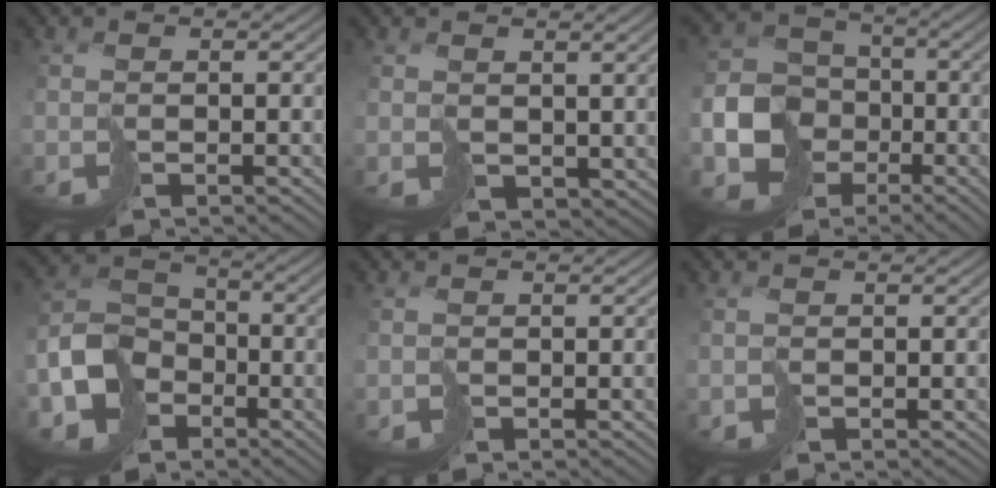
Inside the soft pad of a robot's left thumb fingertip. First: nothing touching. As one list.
[{"total": 2.8, "force": [1.2, 2.2, 1.2], "torque": [-0.038, -0.013, 0.028]}, {"total": 9.3, "force": [-3.5, 7.9, 3.5], "torque": [-0.076, -0.024, -0.075]}, {"total": 9.9, "force": [-5.1, 7.5, 4.0], "torque": [-0.093, -0.026, -0.107]}, {"total": 1.3, "force": [-0.5, 1.0, 0.5], "torque": [-0.012, -0.006, -0.010]}, {"total": 0.9, "force": [-0.3, 0.9, 0.1], "torque": [-0.007, -0.006, -0.007]}]